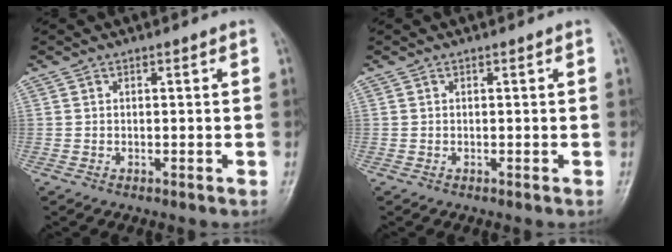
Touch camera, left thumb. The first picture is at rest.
{"total": 0.0}